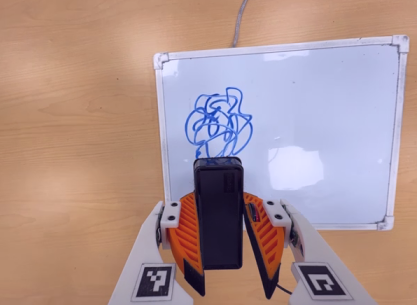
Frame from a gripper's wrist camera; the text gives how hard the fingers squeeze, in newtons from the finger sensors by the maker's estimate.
{"total": 5.9, "left": 5.6, "right": 6.1}